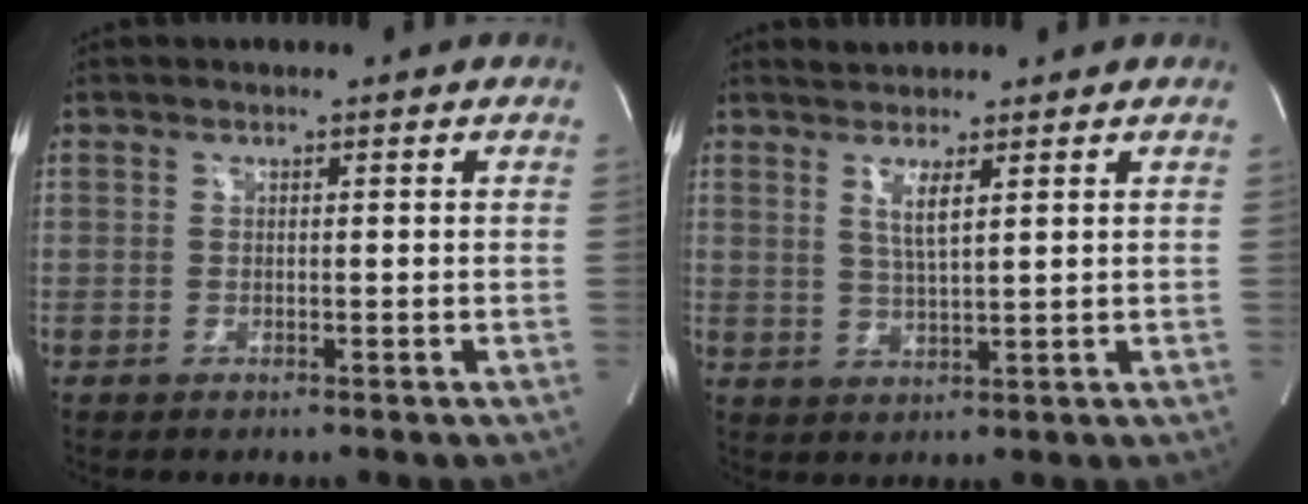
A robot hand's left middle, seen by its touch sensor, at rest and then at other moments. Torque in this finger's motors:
{"motor_torque": [0.67, -0.36, 0.06, 0.09]}